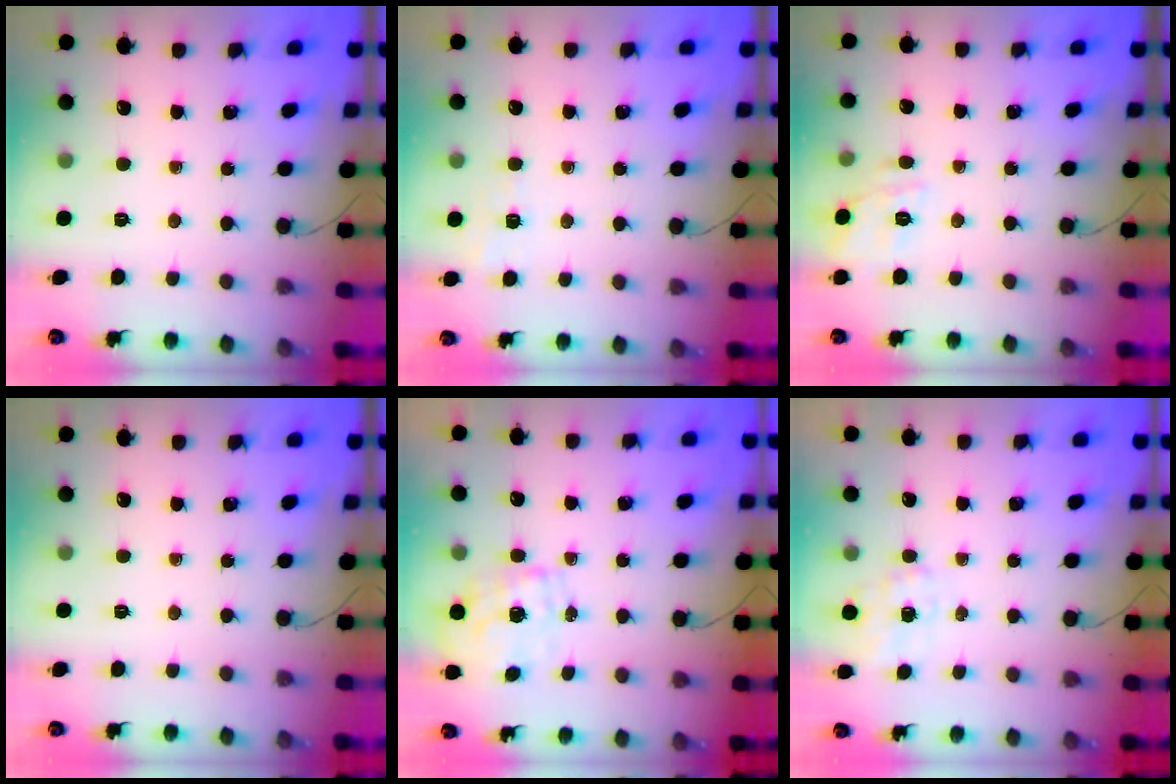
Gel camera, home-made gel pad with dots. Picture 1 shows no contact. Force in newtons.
{"total": 1.4, "press": 0.6, "slide": 1.3}
{"total": 9.9, "press": 9.7, "slide": 1.6}
{"total": 0.0}
{"total": 1.0, "press": 0.8, "slide": 0.6}
{"total": 4.5, "press": 4.4, "slide": 1.1}